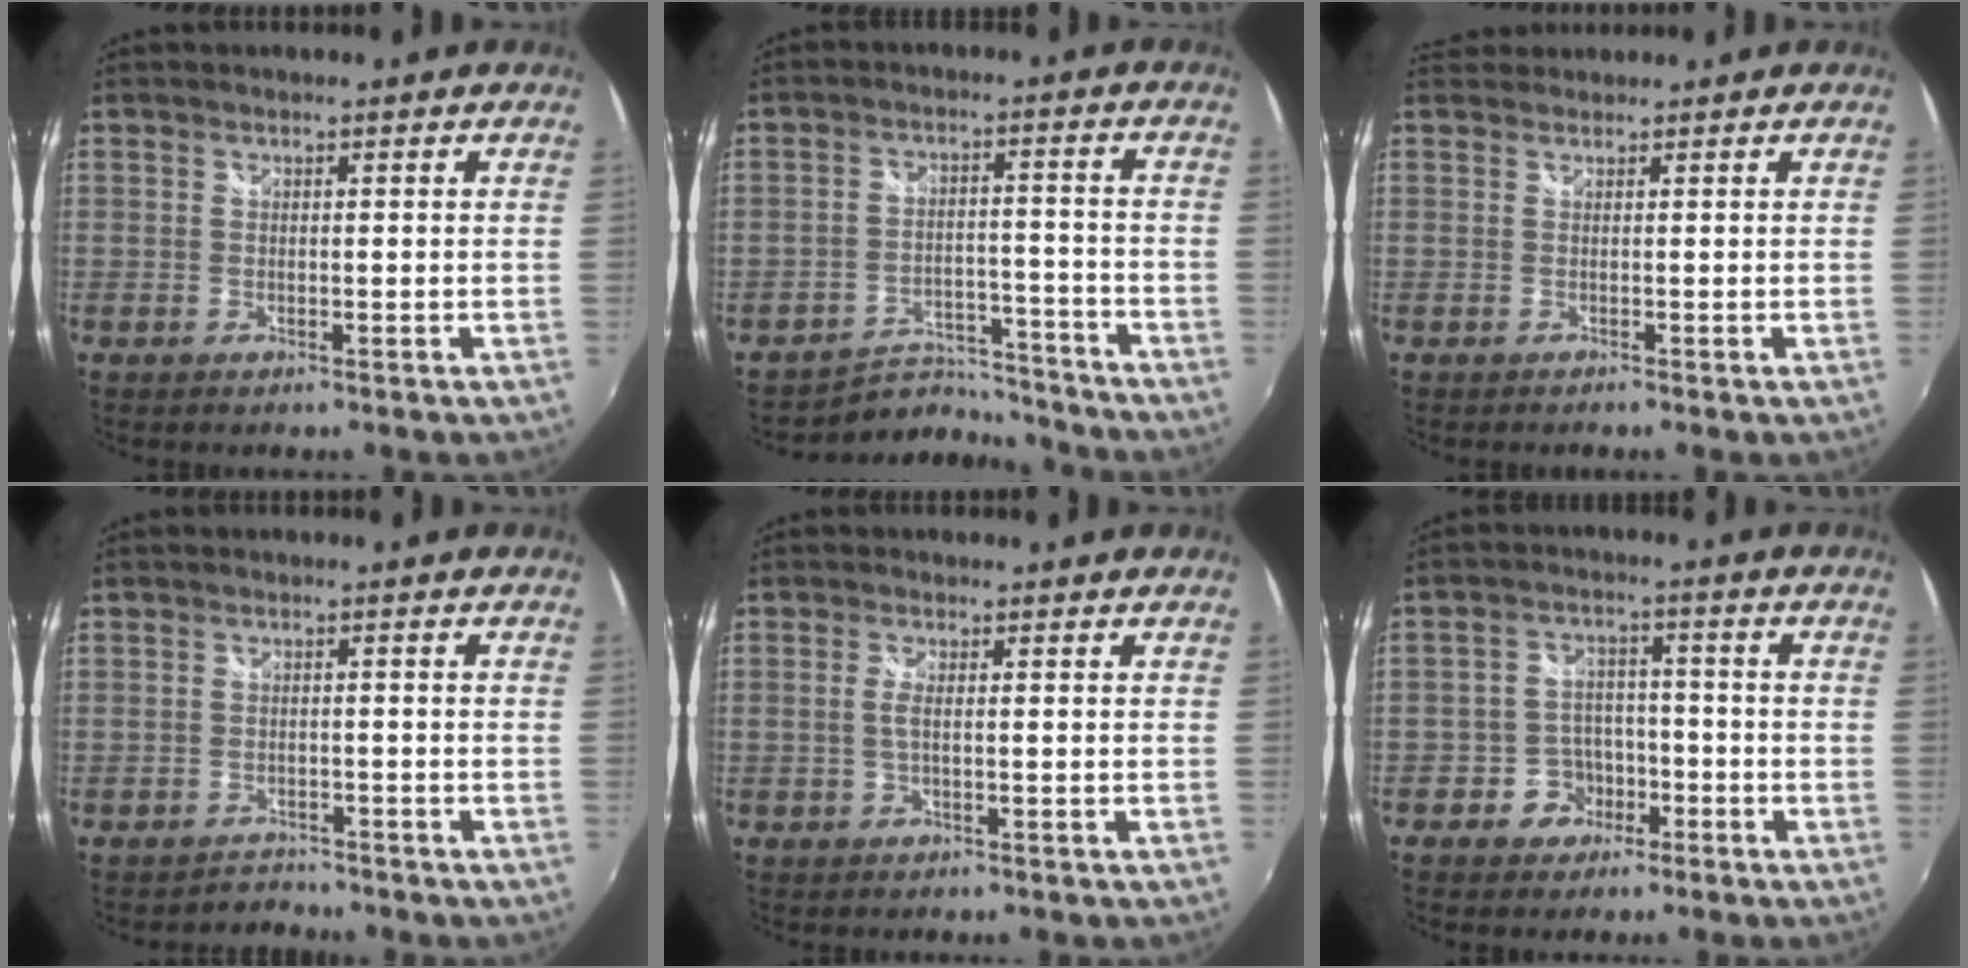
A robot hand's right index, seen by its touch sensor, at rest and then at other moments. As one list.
[{"total": 8.5, "force": [-8.2, 2.3, -0.8], "torque": [-0.001, 0.031, -0.127]}, {"total": 2.0, "force": [1.3, 1.4, 0.4], "torque": [-0.005, 0.004, 0.020]}, {"total": 2.7, "force": [-2.2, 1.2, -0.8], "torque": [0.007, 0.011, -0.040]}, {"total": 1.7, "force": [-0.3, 0.0, 1.7], "torque": [-0.033, -0.003, -0.006]}, {"total": 6.0, "force": [-3.3, 4.9, 1.2], "torque": [-0.033, 0.021, -0.047]}]